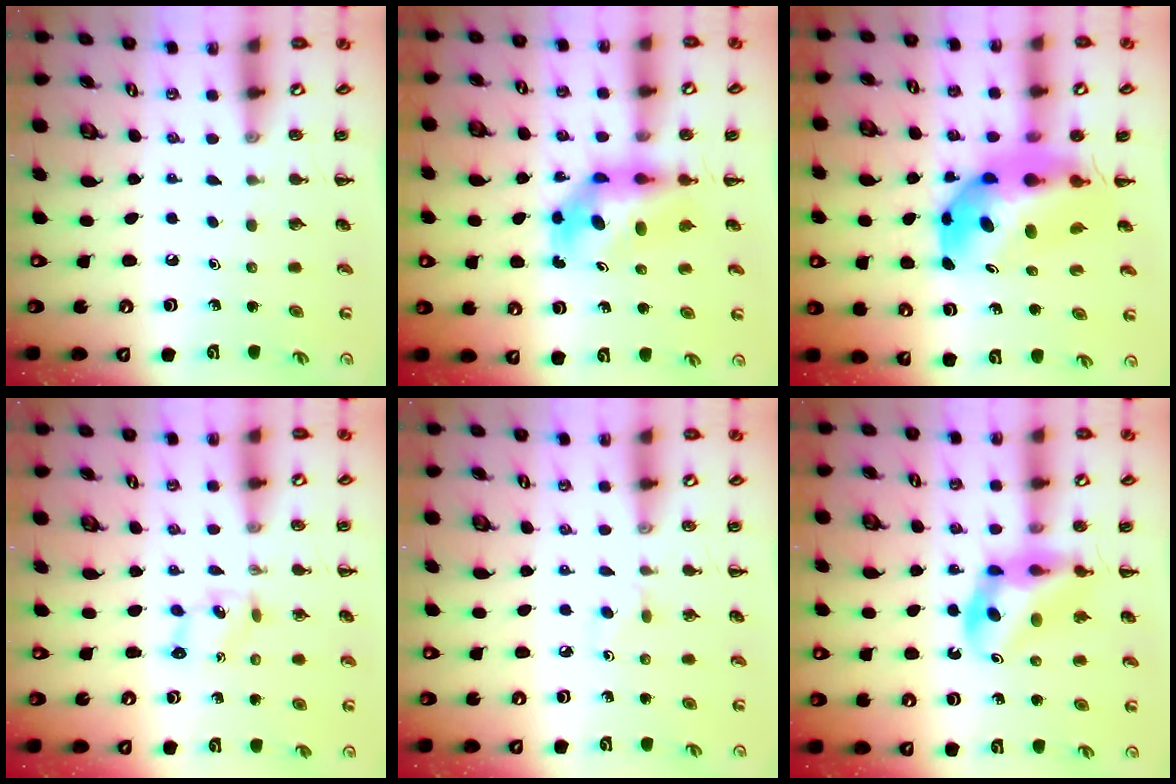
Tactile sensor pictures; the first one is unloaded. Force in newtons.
{"total": 5.9, "press": 5.7, "slide": 1.3}
{"total": 11.6, "press": 11.1, "slide": 3.4}
{"total": 1.7, "press": 1.6, "slide": 0.6}
{"total": 2.6, "press": 2.4, "slide": 1.1}
{"total": 11.2, "press": 10.7, "slide": 3.1}